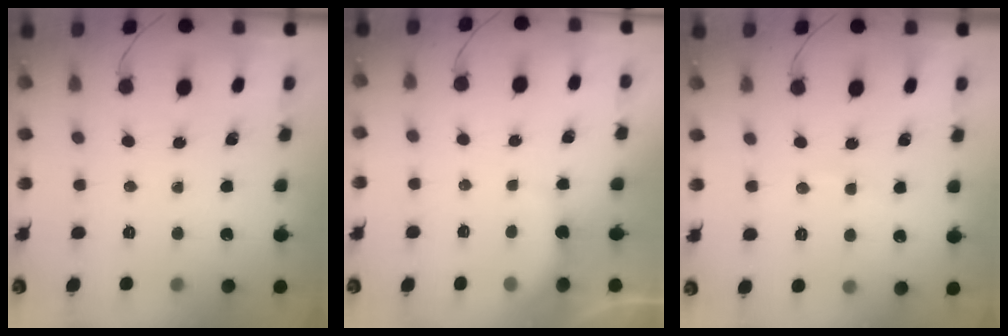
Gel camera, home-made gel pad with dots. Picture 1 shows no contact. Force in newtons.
{"total": 2.3, "press": 2.2, "slide": 0.6}
{"total": 2.7, "press": 2.6, "slide": 0.8}